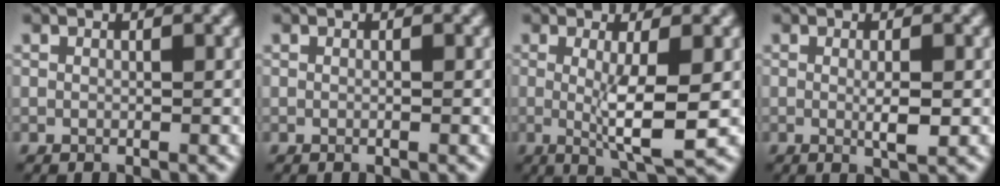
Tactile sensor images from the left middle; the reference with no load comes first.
{"total": 0.0}
{"total": 4.9, "force": [-0.2, 0.7, 4.8], "torque": [-0.084, -0.010, -0.001]}
{"total": 2.1, "force": [-0.1, 0.3, 2.1], "torque": [-0.038, -0.003, -0.002]}